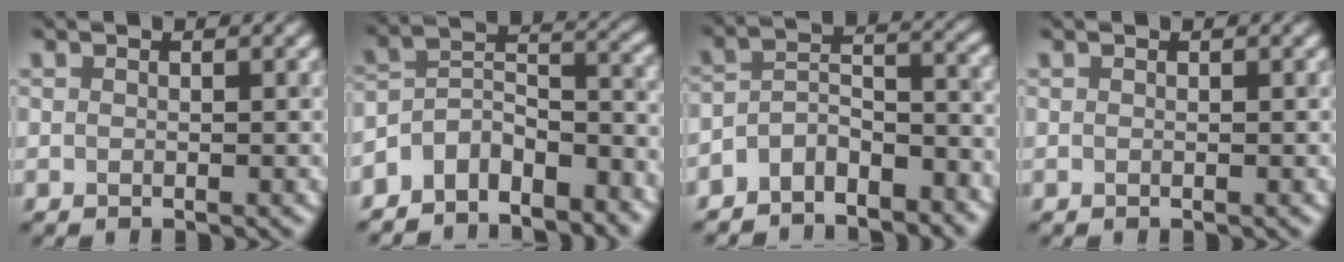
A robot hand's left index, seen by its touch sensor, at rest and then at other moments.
{"total": 7.1, "force": [-5.2, 3.5, 3.4], "torque": [-0.047, 0.001, -0.102]}
{"total": 6.1, "force": [-4.4, 2.8, 3.2], "torque": [-0.050, 0.002, -0.084]}
{"total": 0.0}